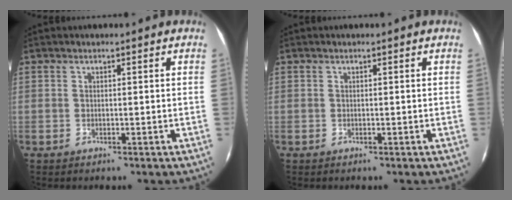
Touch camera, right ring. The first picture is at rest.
{"total": 0.0}